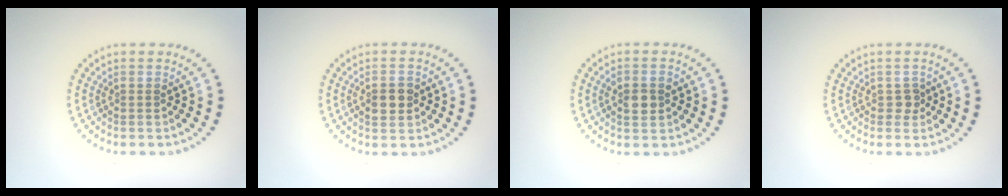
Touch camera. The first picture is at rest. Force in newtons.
{"total": 2.8, "press": 2.8, "slide": 0.0}
{"total": 2.5, "press": 2.5, "slide": 0.2}
{"total": 1.1, "press": 1.0, "slide": 0.5}